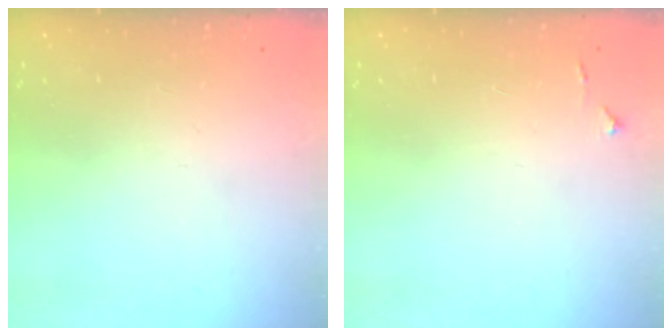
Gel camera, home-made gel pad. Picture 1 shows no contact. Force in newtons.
{"total": 4.3, "press": 4.2, "slide": 0.7}